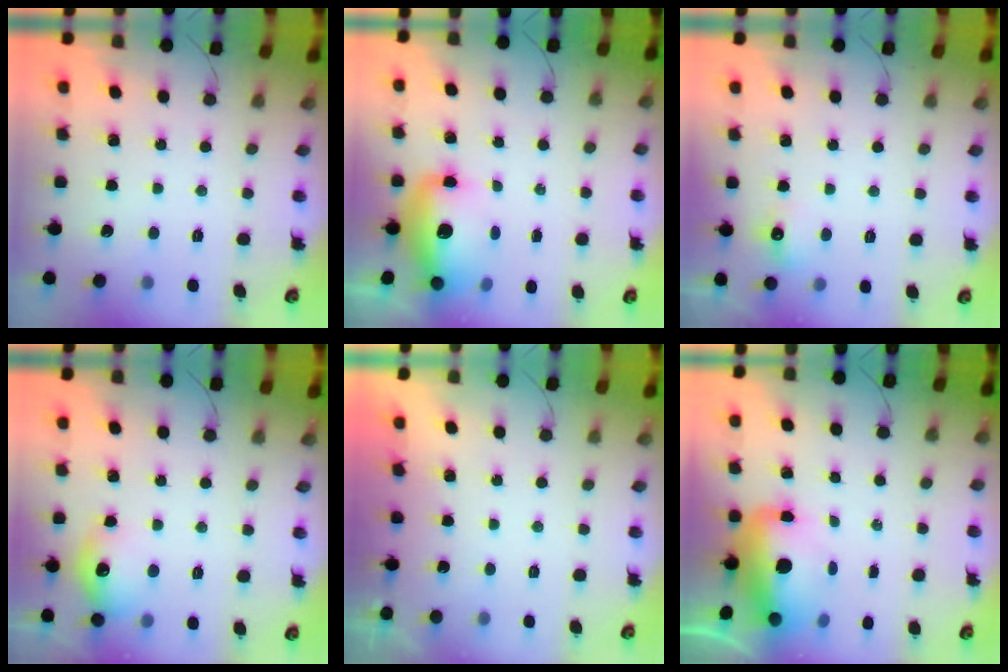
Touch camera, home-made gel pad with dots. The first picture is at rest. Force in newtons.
{"total": 12.3, "press": 11.8, "slide": 3.4}
{"total": 5.4, "press": 5.1, "slide": 1.6}
{"total": 11.8, "press": 11.7, "slide": 0.7}
{"total": 0.0}
{"total": 12.8, "press": 12.6, "slide": 2.7}